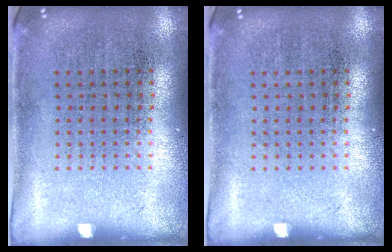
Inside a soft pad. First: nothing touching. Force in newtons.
{"total": 0.0}